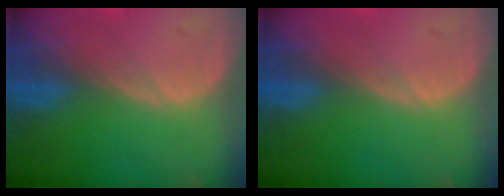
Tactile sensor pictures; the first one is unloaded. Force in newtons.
{"total": 0.0}